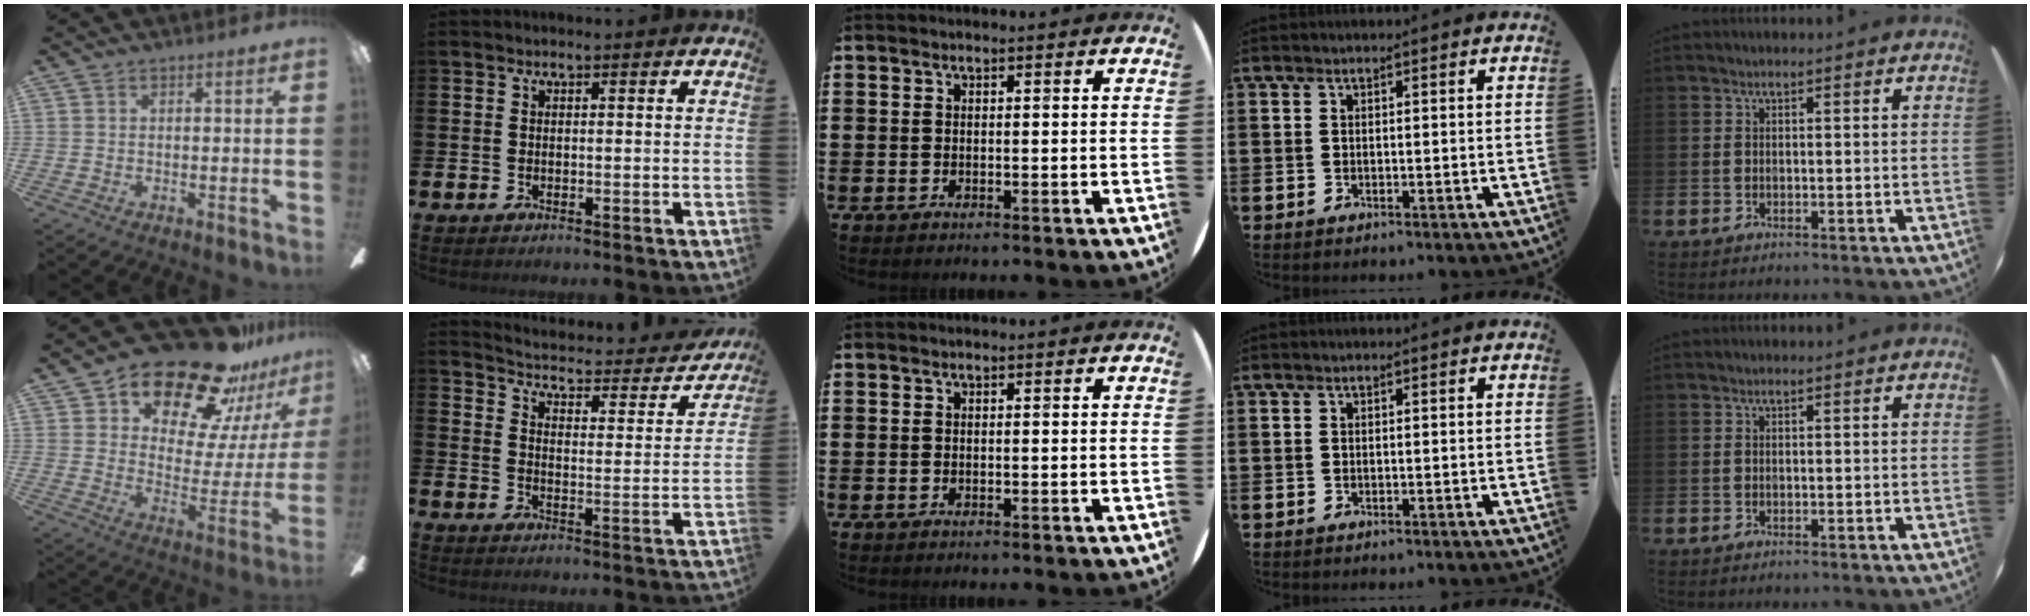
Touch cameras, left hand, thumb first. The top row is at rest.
{"thumb": {"total": 23.6, "force": [18.9, 9.1, 10.9], "torque": [-0.171, -0.129, 0.323]}, "index": {"total": 3.6, "force": [3.4, 0.9, 0.8], "torque": [-0.035, -0.036, 0.049]}}